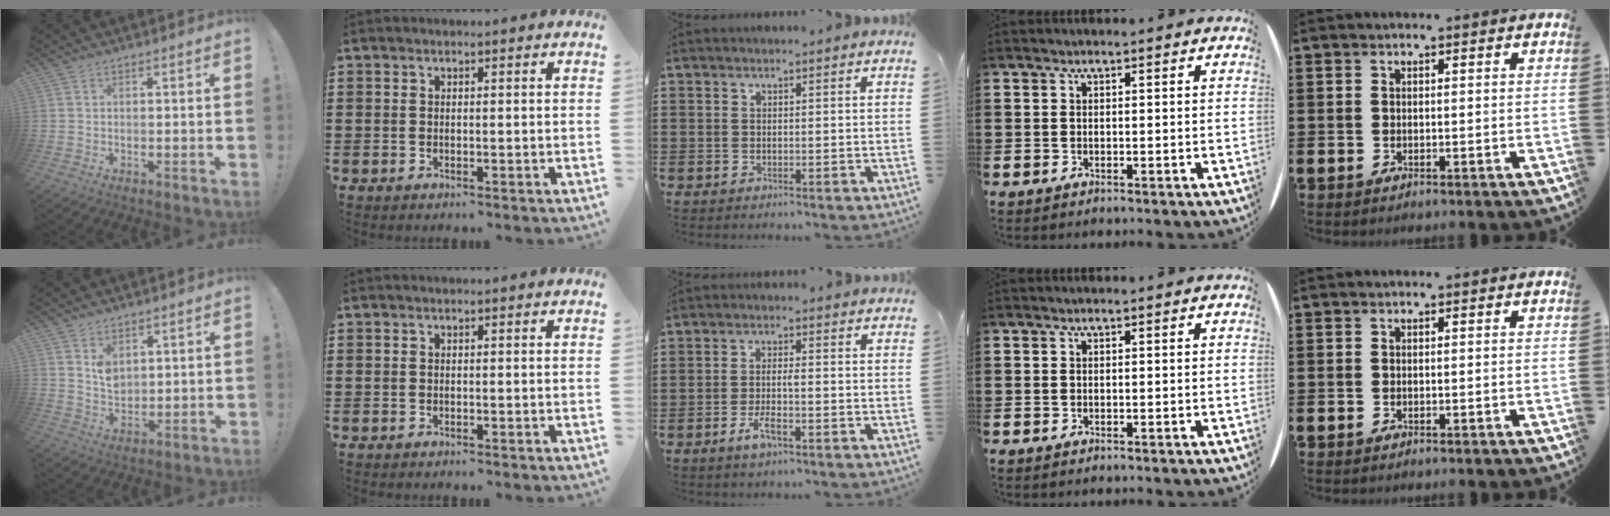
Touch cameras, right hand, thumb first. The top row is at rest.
{"thumb": {"total": 5.4, "force": [3.2, 3.5, 2.6], "torque": [-0.035, -0.021, 0.058]}, "middle": {"total": 3.4, "force": [-1.5, 0.9, 2.9], "torque": [-0.063, 0.000, -0.033]}}